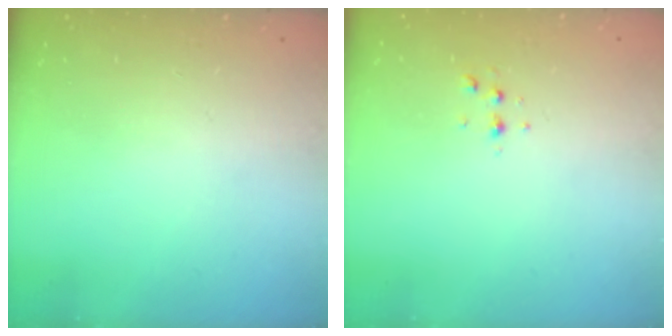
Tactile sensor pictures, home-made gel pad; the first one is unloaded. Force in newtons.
{"total": 3.6, "press": 3.1, "slide": 1.7}